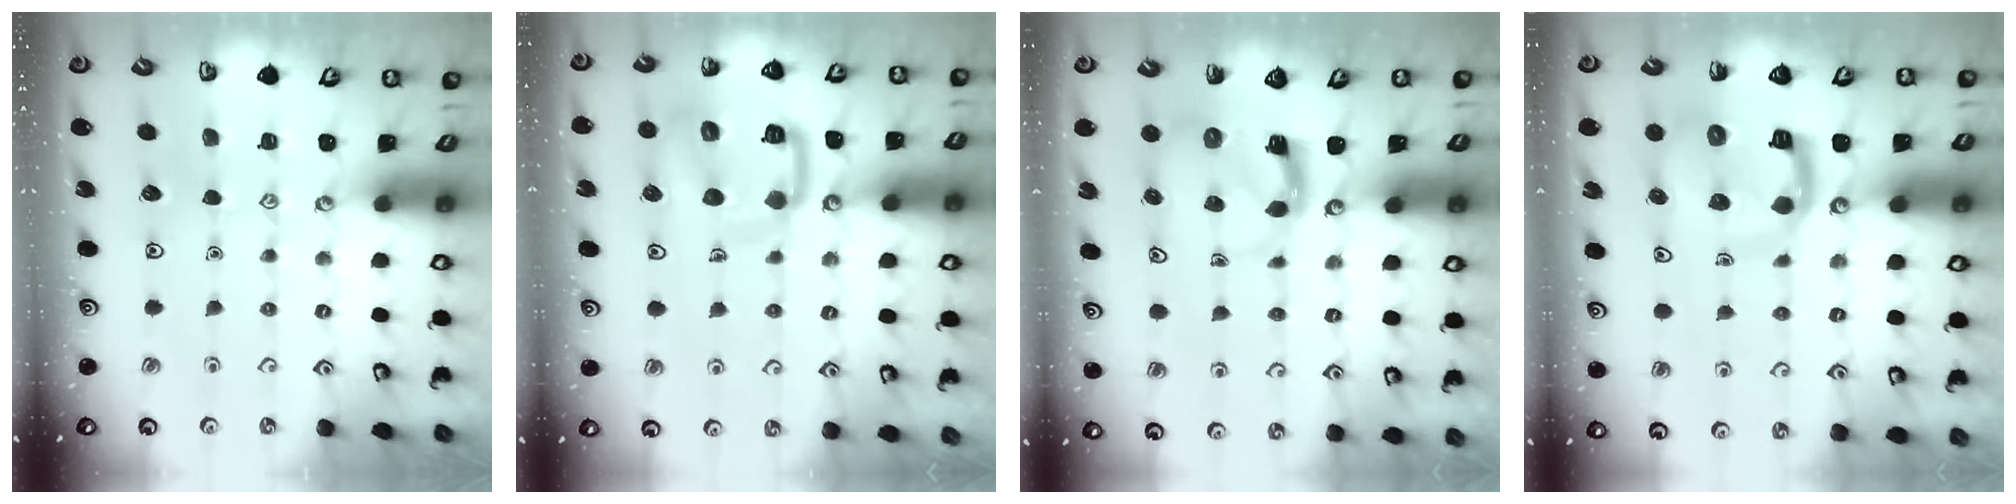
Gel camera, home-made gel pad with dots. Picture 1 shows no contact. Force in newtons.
{"total": 14.2, "press": 14.1, "slide": 1.5}
{"total": 3.7, "press": 3.7, "slide": 0.6}
{"total": 10.5, "press": 10.4, "slide": 1.2}